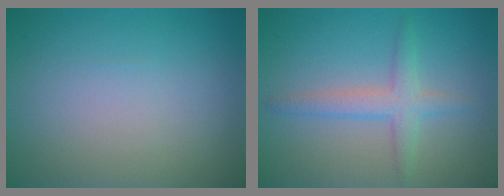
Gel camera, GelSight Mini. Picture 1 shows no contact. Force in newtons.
{"total": 2.7, "press": 2.7, "slide": 0.2}